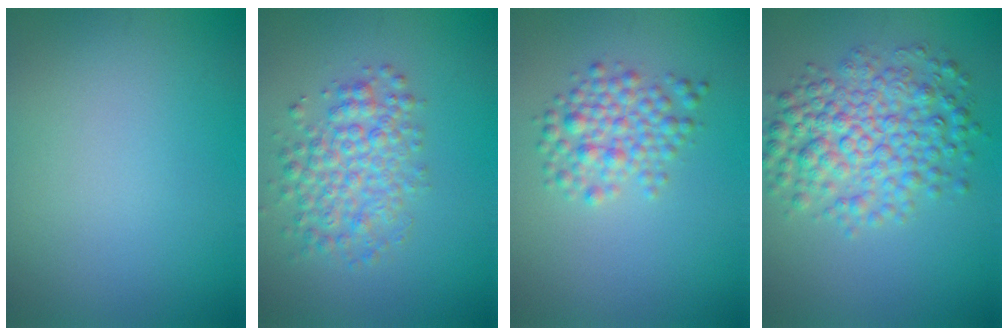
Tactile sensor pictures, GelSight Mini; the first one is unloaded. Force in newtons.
{"total": 4.3, "press": 4.3, "slide": 0.1}
{"total": 3.4, "press": 3.4, "slide": 0.1}
{"total": 6.4, "press": 6.4, "slide": 0.1}